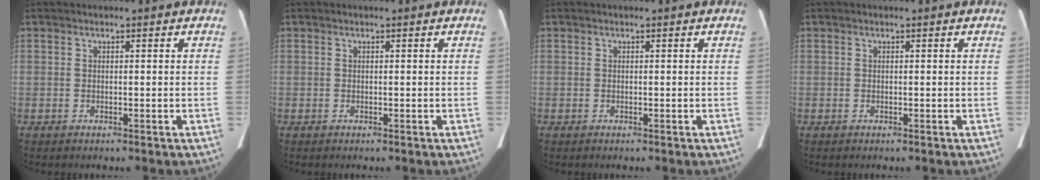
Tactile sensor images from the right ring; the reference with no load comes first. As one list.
[{"total": 0.0}, {"total": 0.0}, {"total": 0.0}]